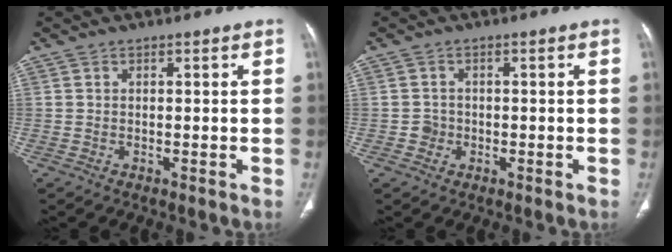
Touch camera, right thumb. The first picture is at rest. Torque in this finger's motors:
{"motor_torque": [0.66, 0.53, 0.29, 0.14, 0.02]}